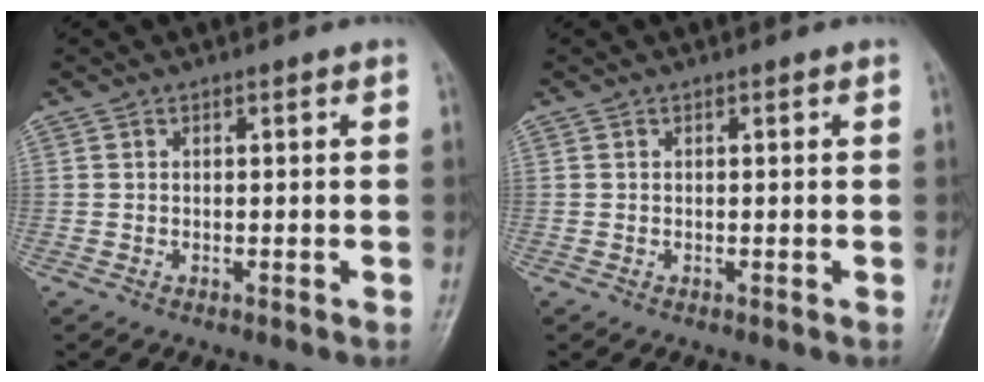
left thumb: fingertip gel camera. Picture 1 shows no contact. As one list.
[{"total": 0.0}]